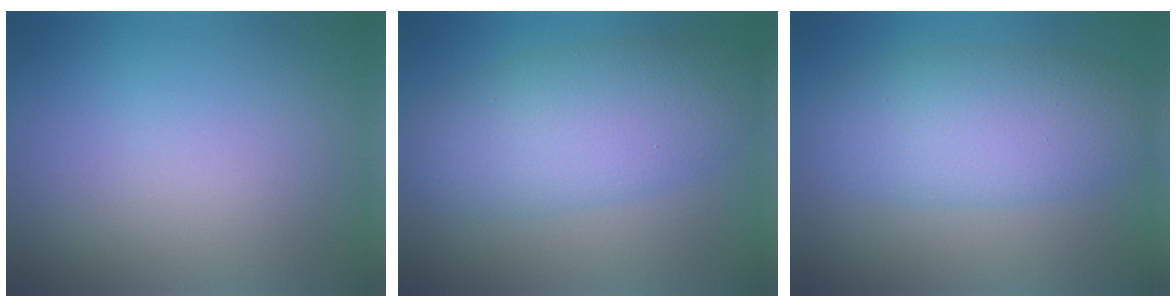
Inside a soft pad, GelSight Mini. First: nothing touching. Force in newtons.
{"total": 7.3, "press": 7.3, "slide": 0.1}
{"total": 6.6, "press": 6.6, "slide": 0.2}